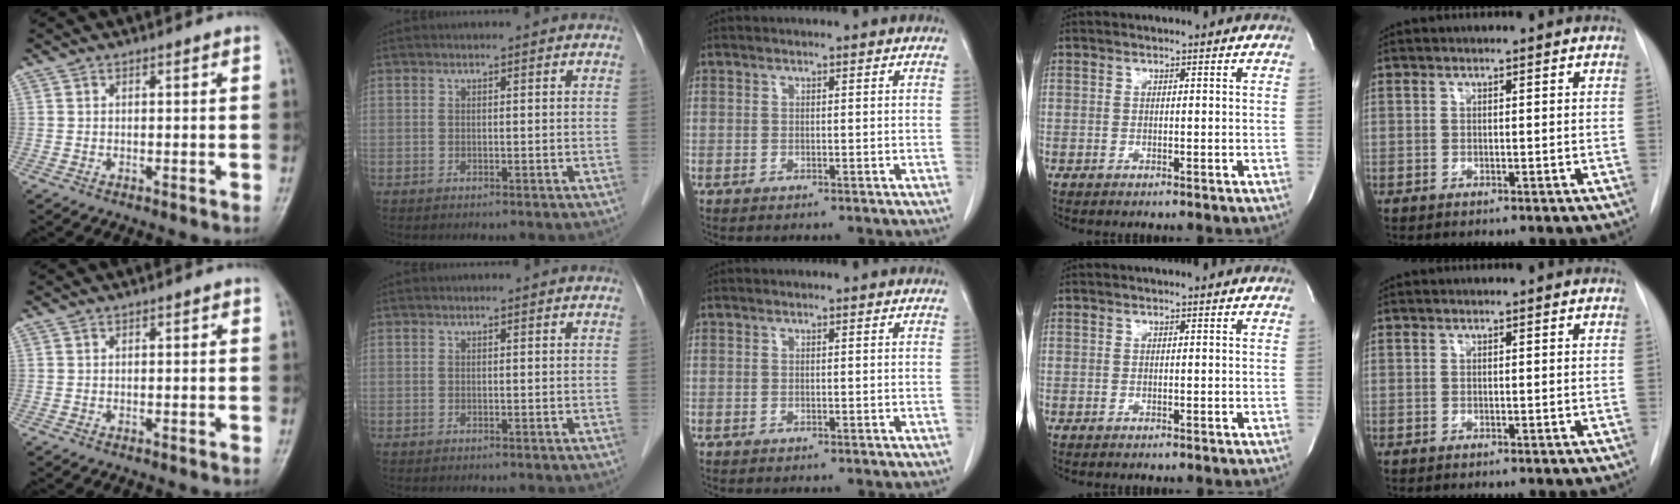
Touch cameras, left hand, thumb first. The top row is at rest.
{}